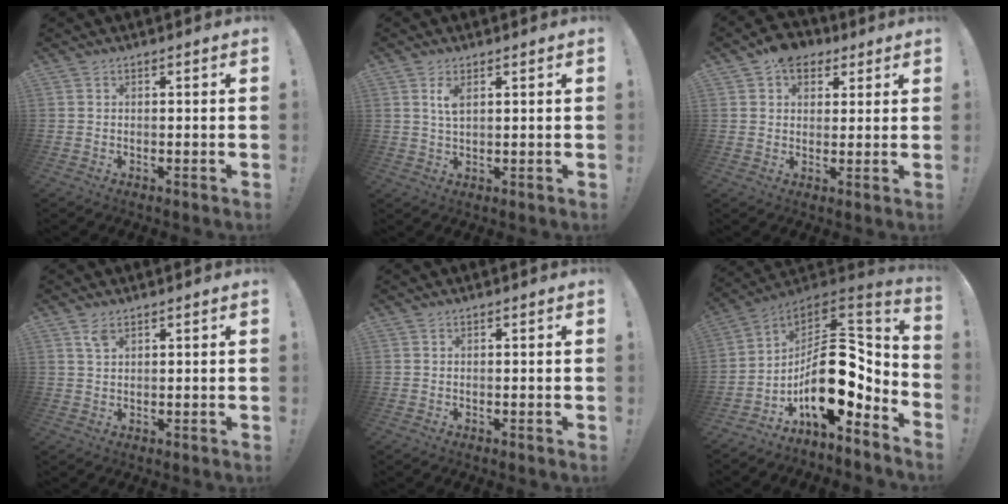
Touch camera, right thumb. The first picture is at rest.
{"total": 3.7, "force": [1.6, 1.6, 2.9], "torque": [-0.045, -0.004, 0.025]}
{"total": 7.9, "force": [4.1, 5.9, 3.3], "torque": [-0.043, -0.014, 0.079]}
{"total": 3.1, "force": [1.9, 1.4, 2.1], "torque": [-0.037, -0.004, 0.033]}
{"total": 0.0}
{"total": 21.8, "force": [-3.0, 11.5, 18.2], "torque": [-0.293, 0.000, -0.042]}